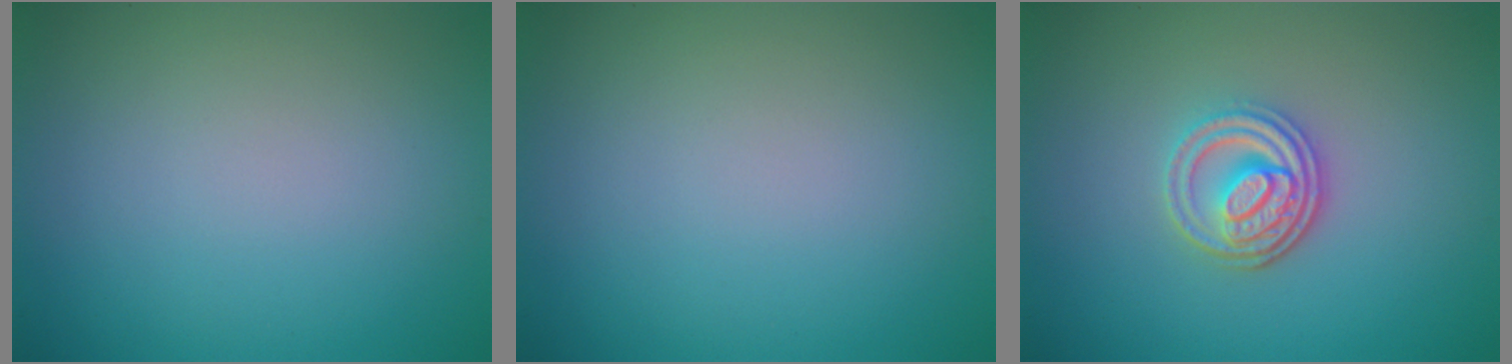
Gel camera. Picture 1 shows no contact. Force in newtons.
{"total": 0.0}
{"total": 3.6, "press": 3.1, "slide": 1.9}